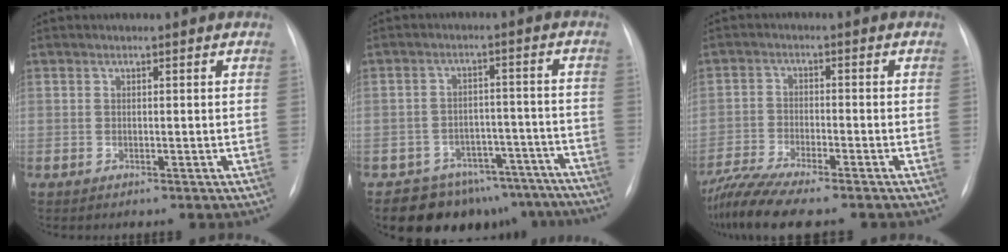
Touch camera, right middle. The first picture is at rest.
{"total": 13.8, "force": [-11.7, 7.1, 1.6], "torque": [0.009, 0.042, -0.137]}
{"total": 9.7, "force": [-8.4, 0.2, 4.9], "torque": [-0.093, -0.020, -0.142]}